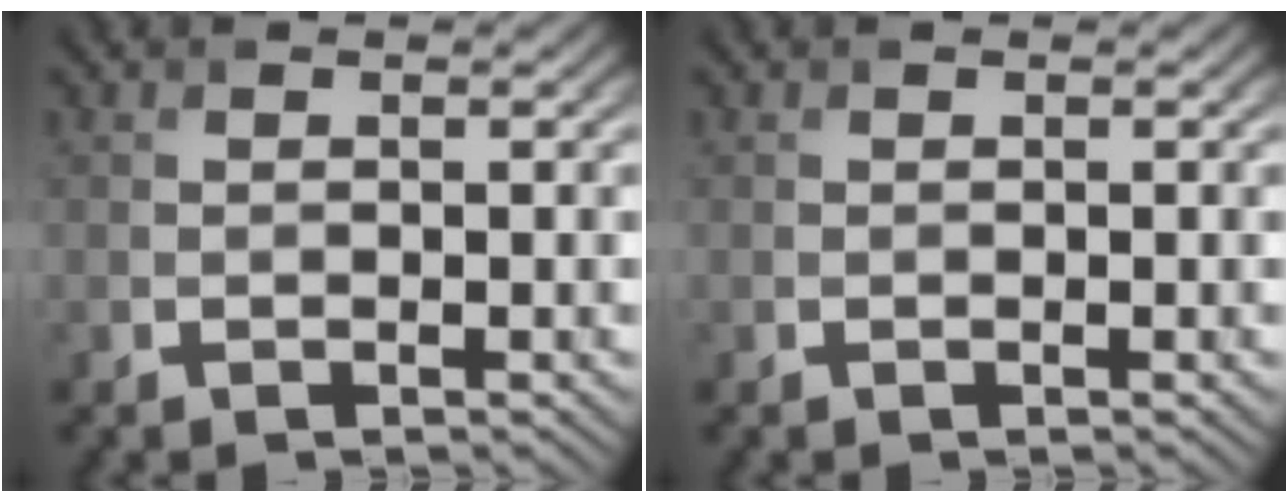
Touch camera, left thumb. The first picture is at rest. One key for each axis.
{"total": 0.0}